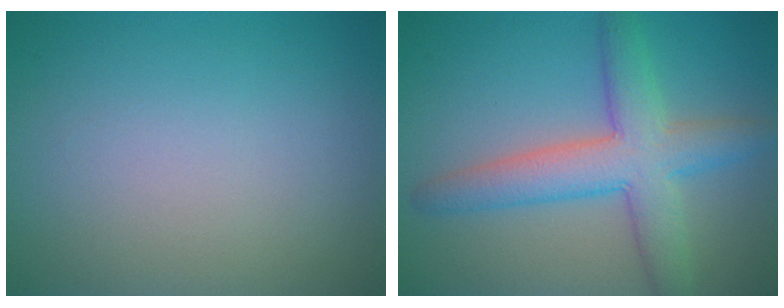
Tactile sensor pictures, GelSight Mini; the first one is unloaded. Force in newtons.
{"total": 6.3, "press": 6.2, "slide": 0.4}